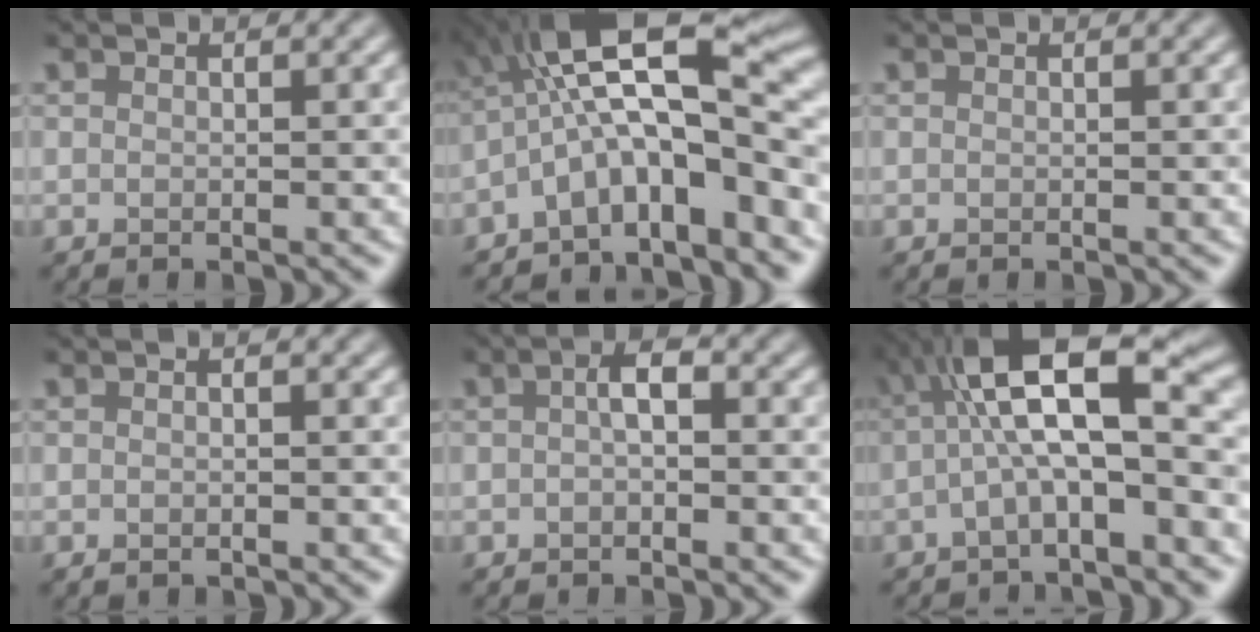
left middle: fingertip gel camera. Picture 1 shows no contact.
{"total": 10.5, "force": [-2.7, 3.2, 9.6], "torque": [-0.151, 0.030, -0.057]}
{"total": 0.0}
{"total": 0.8, "force": [-0.6, 0.2, 0.4], "torque": [-0.007, -0.003, -0.008]}
{"total": 1.7, "force": [-0.3, 0.6, 1.6], "torque": [-0.030, 0.007, -0.008]}
{"total": 7.9, "force": [-0.8, 1.9, 7.6], "torque": [-0.128, 0.032, -0.024]}